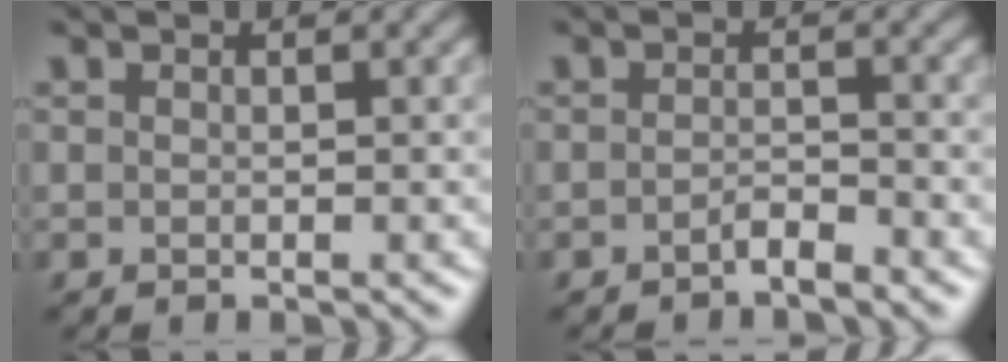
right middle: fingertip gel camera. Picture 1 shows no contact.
{"total": 1.4, "force": [-1.1, 0.2, 0.9], "torque": [-0.016, 0.004, -0.023]}